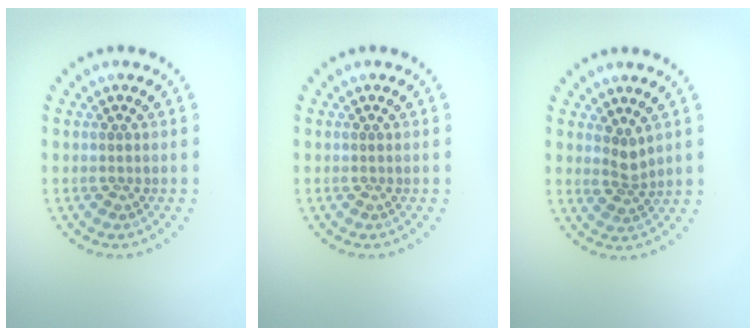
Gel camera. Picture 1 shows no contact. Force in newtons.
{"total": 0.0}
{"total": 1.8, "press": 1.4, "slide": 1.2}